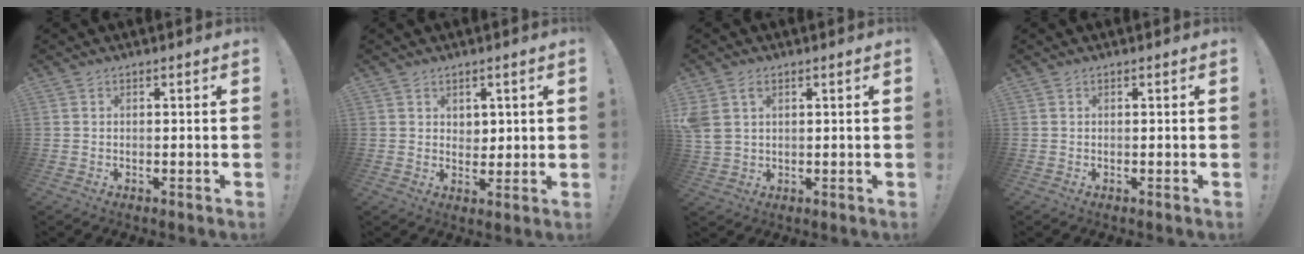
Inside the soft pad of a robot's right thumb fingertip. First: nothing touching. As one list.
[{"total": 3.9, "force": [2.3, 3.1, 0.8], "torque": [-0.005, -0.015, 0.040]}, {"total": 4.9, "force": [2.2, 3.4, 2.8], "torque": [-0.048, -0.008, 0.043]}, {"total": 0.0}]